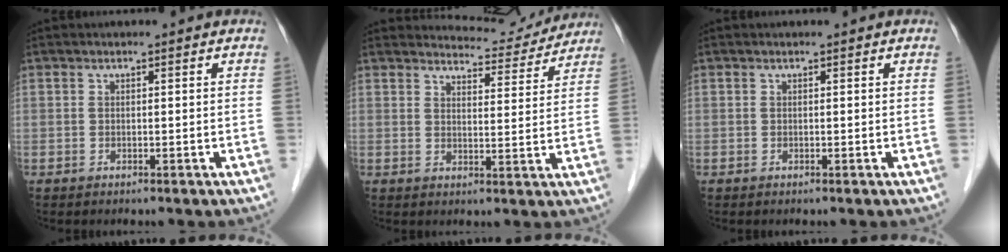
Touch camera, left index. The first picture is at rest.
{"total": 7.2, "force": [7.1, 1.0, -0.4], "torque": [0.007, -0.011, 0.083]}
{"total": 0.0}